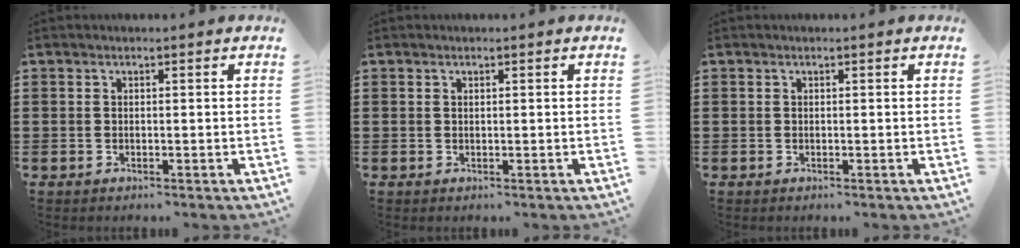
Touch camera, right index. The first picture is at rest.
{"total": 0.0}
{"total": 0.0}